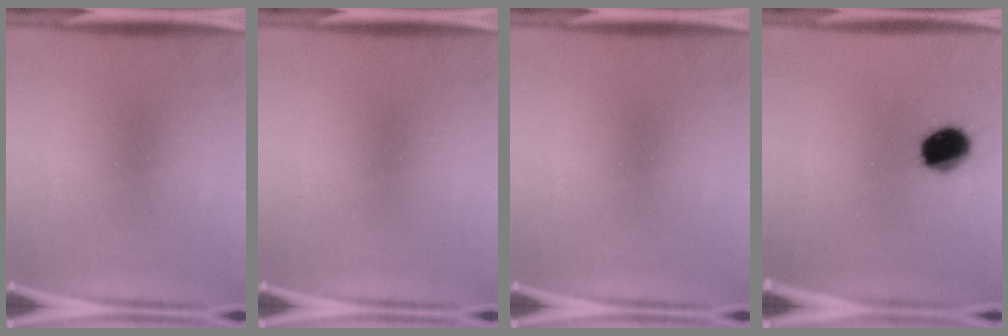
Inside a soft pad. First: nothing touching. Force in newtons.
{"total": 0.0}
{"total": 0.0}
{"total": 10.5}